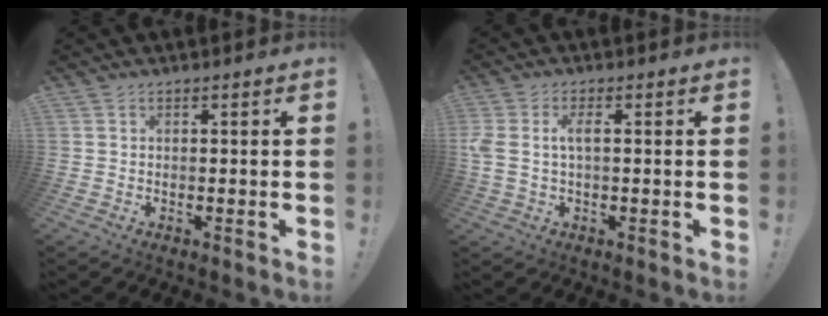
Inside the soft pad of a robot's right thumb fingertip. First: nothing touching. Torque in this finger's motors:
{"motor_torque": [0.09, 0.10, 0.40, 0.39, 0.15]}